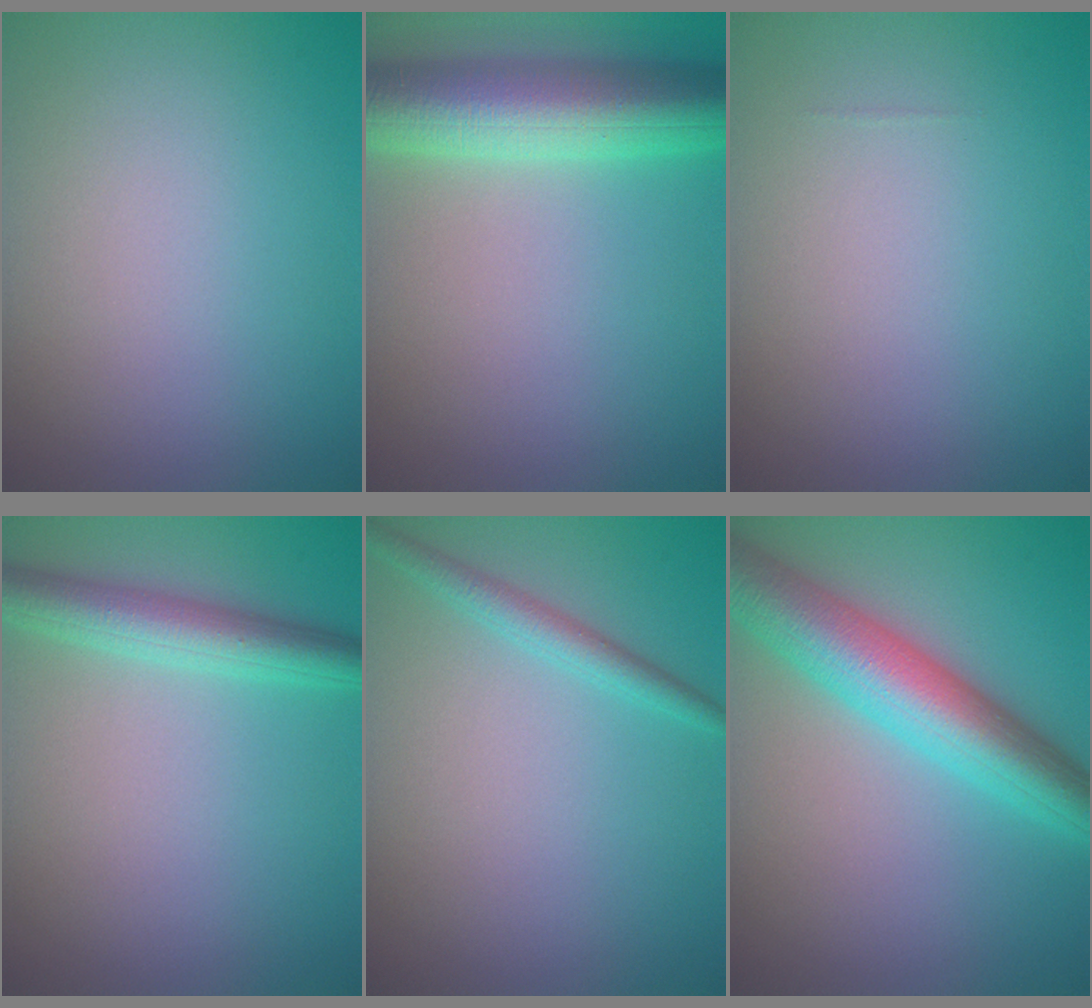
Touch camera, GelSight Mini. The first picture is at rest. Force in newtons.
{"total": 8.9, "press": 8.9, "slide": 0.2}
{"total": 0.0}
{"total": 4.3, "press": 4.3, "slide": 0.1}
{"total": 2.0, "press": 2.0, "slide": 0.1}
{"total": 8.2, "press": 8.2, "slide": 0.2}